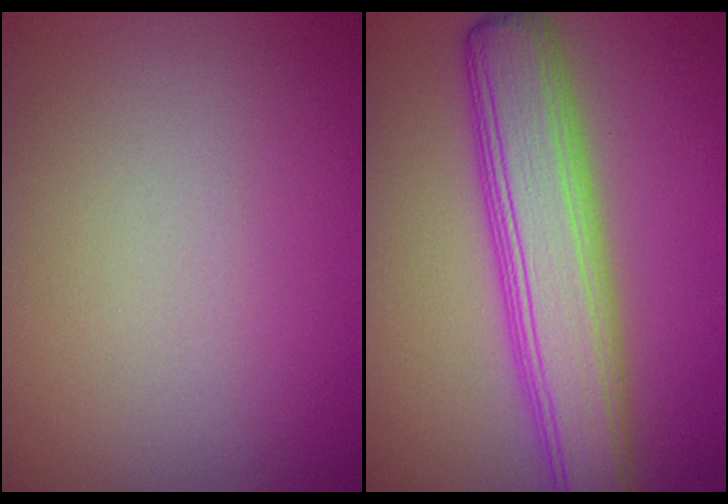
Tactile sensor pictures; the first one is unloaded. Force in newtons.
{"total": 7.7, "press": 7.7, "slide": 0.4}